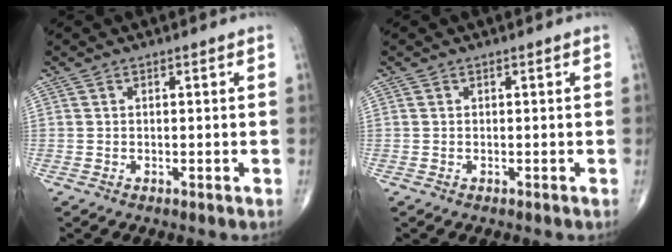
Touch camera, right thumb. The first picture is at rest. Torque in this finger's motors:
{"motor_torque": [-0.25, 0.10, -0.15, -0.10, 0.02]}